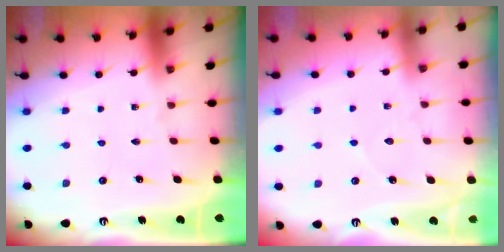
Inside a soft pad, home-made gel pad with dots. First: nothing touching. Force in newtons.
{"total": 2.9, "press": 2.9, "slide": 0.2}